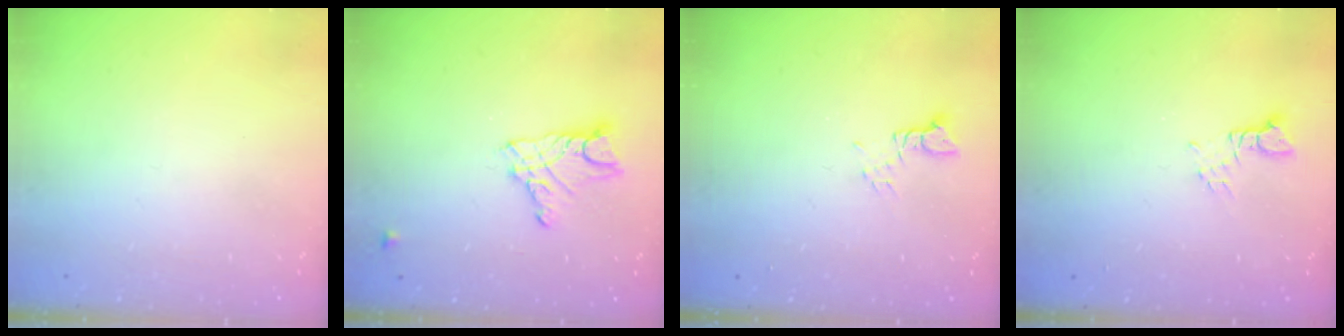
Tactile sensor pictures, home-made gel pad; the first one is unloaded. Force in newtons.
{"total": 10.1, "press": 10.0, "slide": 0.8}
{"total": 2.1, "press": 2.1, "slide": 0.3}
{"total": 2.6, "press": 2.5, "slide": 0.4}